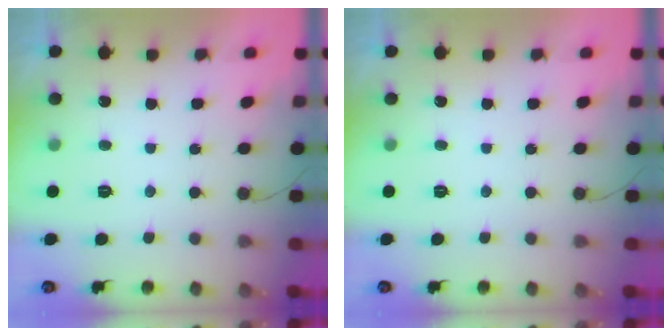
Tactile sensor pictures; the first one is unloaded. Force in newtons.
{"total": 0.0}